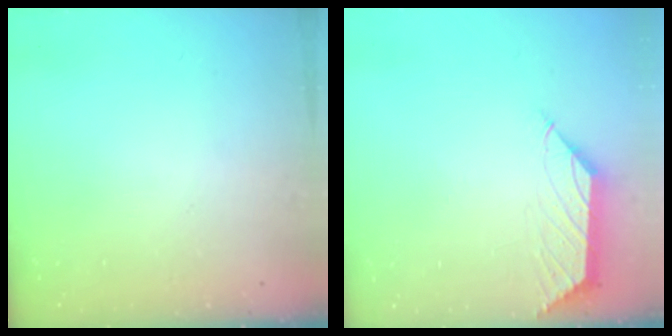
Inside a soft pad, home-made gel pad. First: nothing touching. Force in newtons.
{"total": 2.3, "press": 2.2, "slide": 0.3}